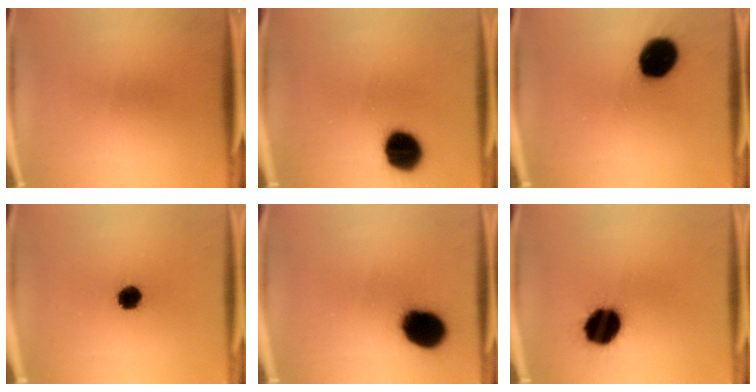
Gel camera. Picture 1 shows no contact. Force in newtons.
{"total": 11.6}
{"total": 15.0}
{"total": 5.8}
{"total": 14.1}
{"total": 13.6}